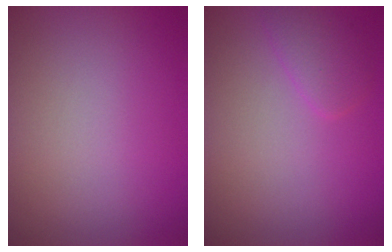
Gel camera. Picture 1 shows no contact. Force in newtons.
{"total": 1.6, "press": 1.6, "slide": 0.2}